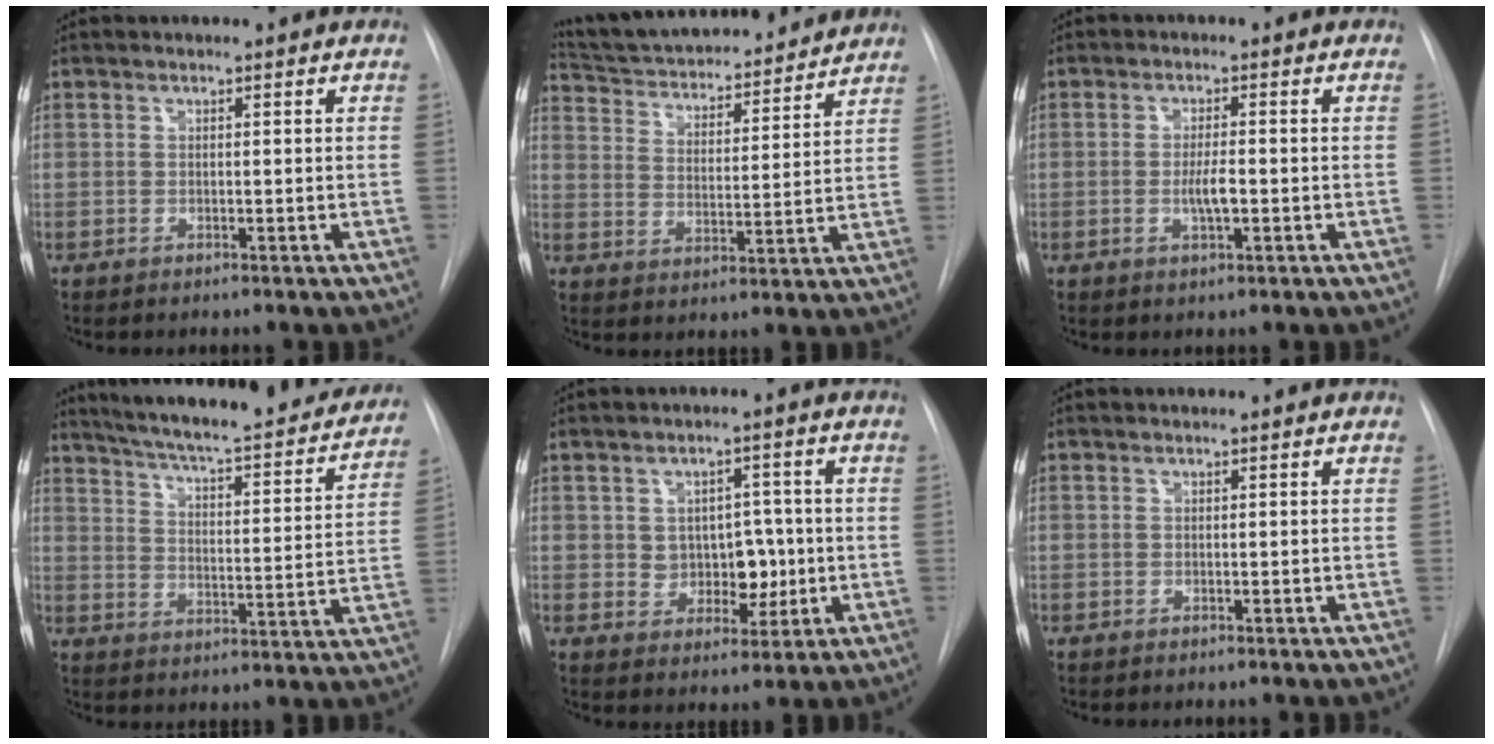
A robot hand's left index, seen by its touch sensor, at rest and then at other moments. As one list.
[{"total": 19.8, "force": [18.2, 4.1, 6.8], "torque": [-0.114, 0.007, 0.265]}, {"total": 3.2, "force": [-1.4, 0.6, 2.8], "torque": [-0.055, -0.007, -0.021]}, {"total": 25.7, "force": [22.8, 3.9, 11.3], "torque": [-0.179, -0.049, 0.294]}, {"total": 6.1, "force": [-0.7, 4.8, 3.7], "torque": [-0.040, 0.011, 0.004]}, {"total": 0.0}]